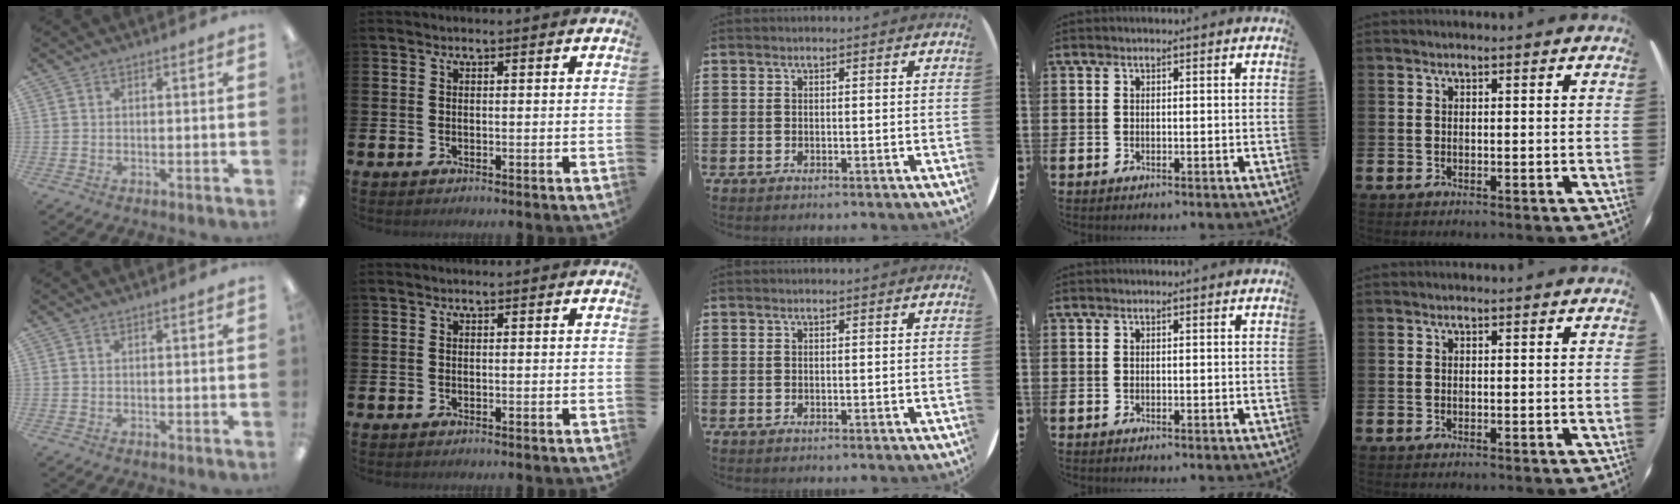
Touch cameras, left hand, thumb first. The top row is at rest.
{}